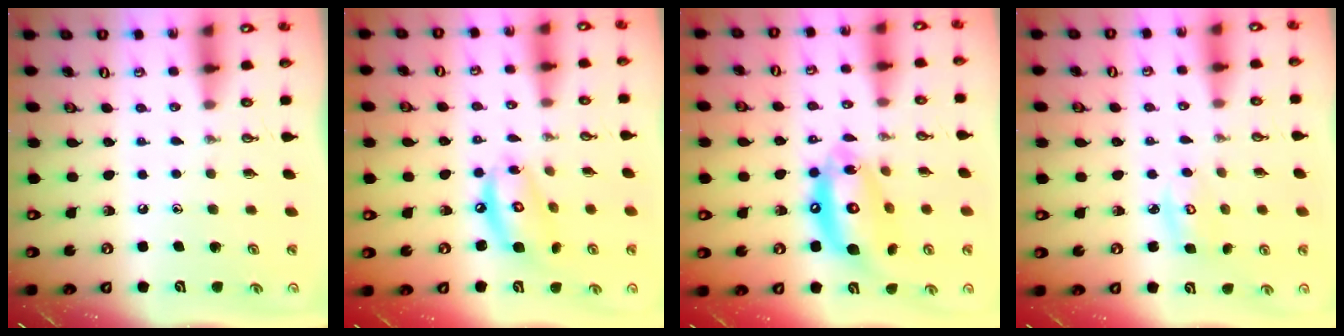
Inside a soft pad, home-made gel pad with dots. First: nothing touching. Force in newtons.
{"total": 11.2, "press": 11.2, "slide": 1.0}
{"total": 16.0, "press": 15.9, "slide": 1.9}
{"total": 5.5, "press": 5.5, "slide": 0.5}